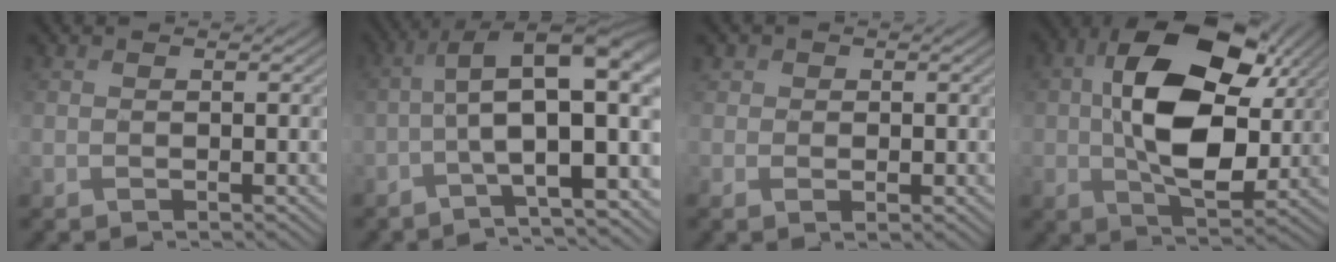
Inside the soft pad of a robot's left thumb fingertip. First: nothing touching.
{"total": 12.6, "force": [-1.8, 4.3, 11.7], "torque": [-0.180, 0.023, -0.030]}
{"total": 2.4, "force": [0.3, 2.2, 1.0], "torque": [-0.015, -0.001, 0.004]}
{"total": 15.3, "force": [2.4, 9.4, 11.8], "torque": [-0.229, -0.003, 0.052]}